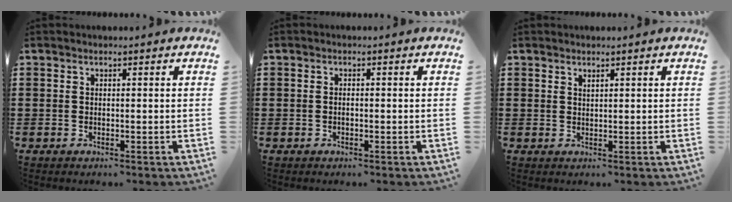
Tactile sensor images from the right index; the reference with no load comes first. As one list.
[{"total": 0.6, "force": [-0.2, 0.1, 0.6], "torque": [-0.014, -0.006, -0.001]}, {"total": 0.8, "force": [0.7, 0.3, 0.2], "torque": [-0.006, 0.001, 0.013]}]